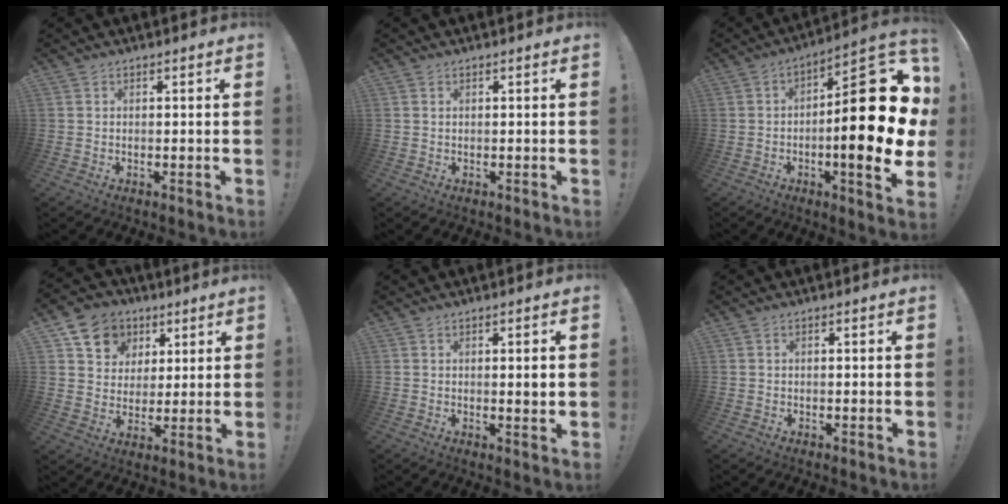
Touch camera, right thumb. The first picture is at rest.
{"total": 0.0}
{"total": 24.6, "force": [-1.3, 7.5, 23.5], "torque": [-0.333, 0.011, -0.023]}
{"total": 11.2, "force": [5.4, 9.3, 3.1], "torque": [-0.038, -0.026, 0.106]}
{"total": 3.0, "force": [0.3, 0.1, 3.0], "torque": [-0.048, -0.003, 0.000]}
{"total": 0.7, "force": [-0.5, -0.1, 0.5], "torque": [-0.018, 0.004, -0.007]}